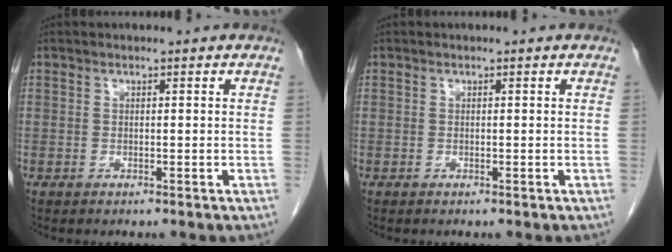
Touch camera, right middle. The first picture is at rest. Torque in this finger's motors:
{"motor_torque": [0.16, -0.20, -0.01, 0.01]}